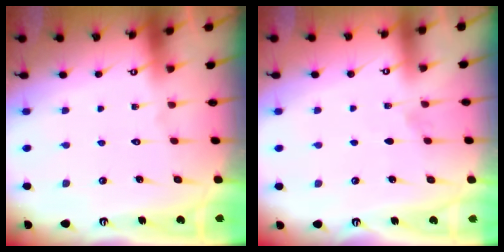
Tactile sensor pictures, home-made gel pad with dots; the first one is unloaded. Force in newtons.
{"total": 4.3, "press": 3.7, "slide": 2.2}